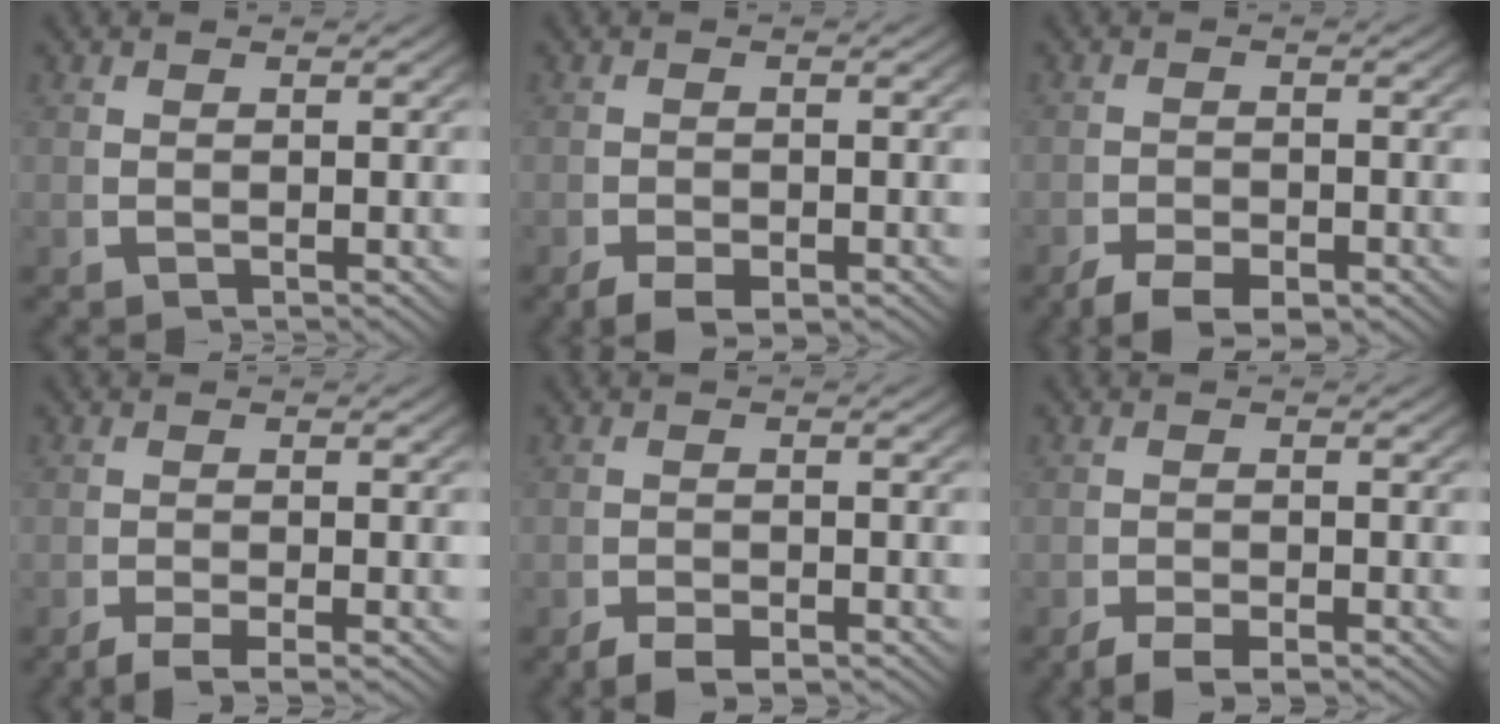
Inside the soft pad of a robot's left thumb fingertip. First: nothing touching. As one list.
[{"total": 2.6, "force": [-1.7, 1.3, 1.5], "torque": [-0.022, -0.016, -0.025]}, {"total": 3.5, "force": [-2.6, 1.6, 1.7], "torque": [-0.022, -0.017, -0.040]}, {"total": 2.6, "force": [-2.1, 0.8, 1.3], "torque": [-0.020, -0.009, -0.034]}, {"total": 2.4, "force": [-2.0, 0.9, 1.0], "torque": [-0.011, -0.010, -0.034]}, {"total": 2.7, "force": [-2.2, 1.0, 1.2], "torque": [-0.015, -0.011, -0.037]}]